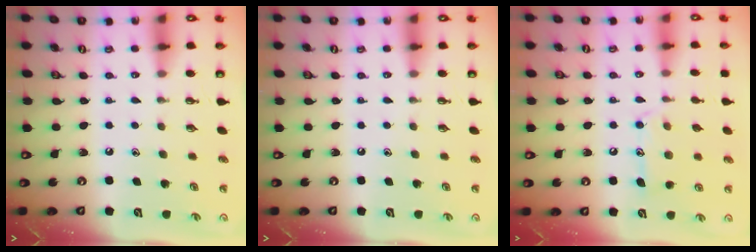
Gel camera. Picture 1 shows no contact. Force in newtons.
{"total": 0.0}
{"total": 12.5, "press": 12.5, "slide": 0.8}